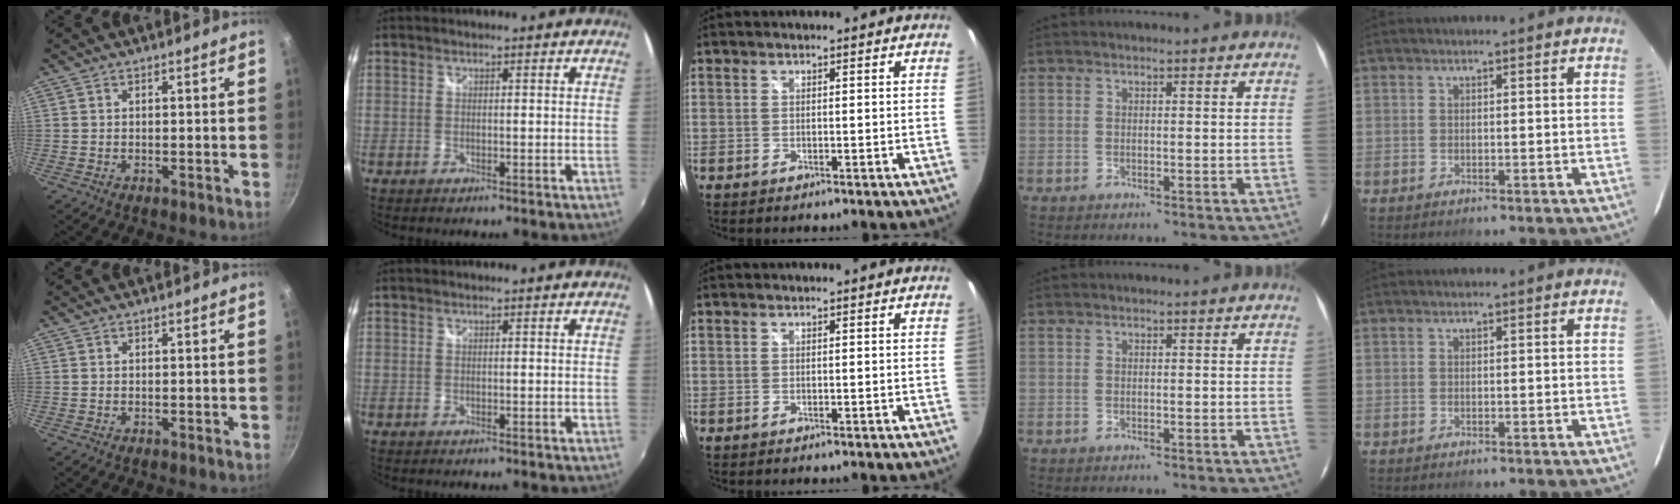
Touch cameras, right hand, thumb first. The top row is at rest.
{}